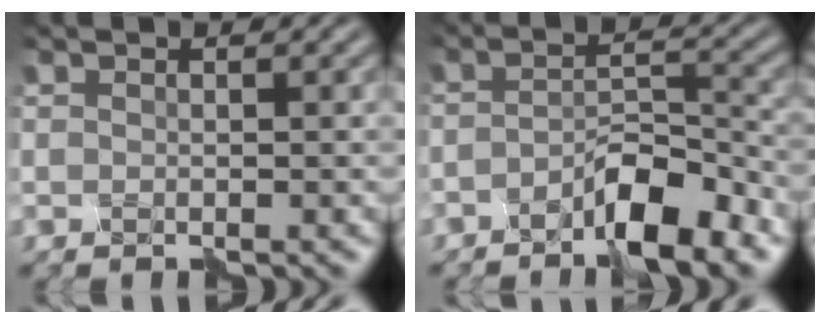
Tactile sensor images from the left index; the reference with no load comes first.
{"total": 4.8, "force": [-3.6, 0.8, 3.2], "torque": [-0.052, 0.006, -0.064]}